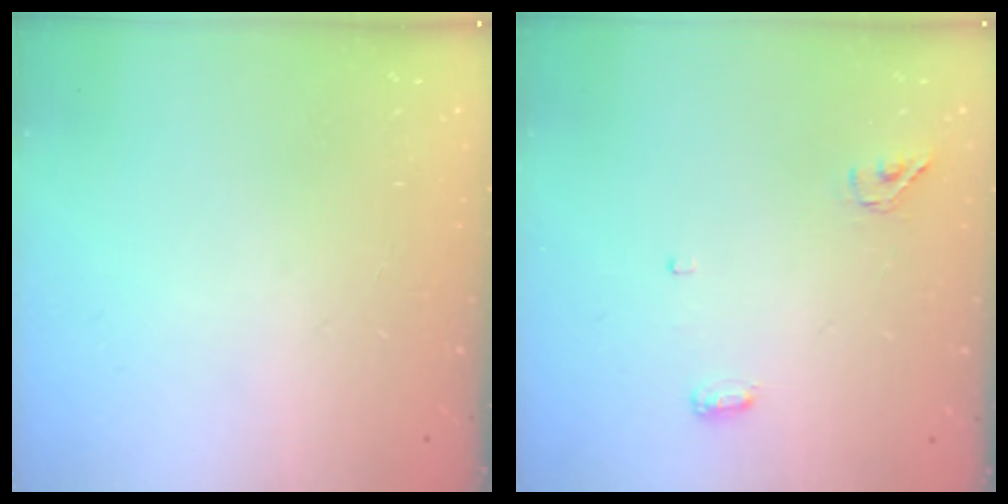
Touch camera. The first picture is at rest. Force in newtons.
{"total": 4.4, "press": 4.3, "slide": 0.9}